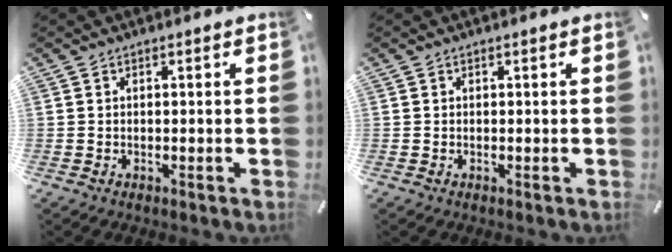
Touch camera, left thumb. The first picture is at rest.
{"total": 0.0}